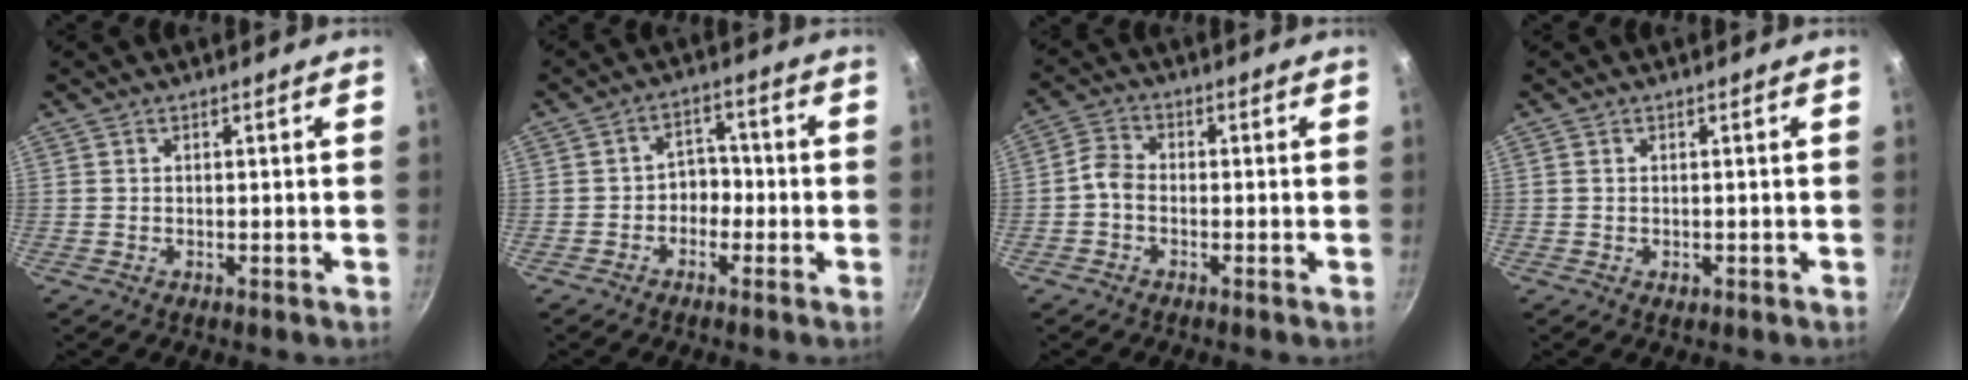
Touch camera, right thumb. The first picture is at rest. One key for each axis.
{"total": 4.5, "fx": -1.5, "fy": 3.5, "fz": 2.4, "tx": 0.006, "ty": 0.026, "tz": -0.032}
{"total": 3.4, "fx": -1.4, "fy": 2.3, "fz": 2.0, "tx": -0.046, "ty": 0.021, "tz": -0.038}
{"total": 1.0, "fx": -0.4, "fy": 0.6, "fz": 0.7, "tx": -0.008, "ty": 0.000, "tz": -0.006}